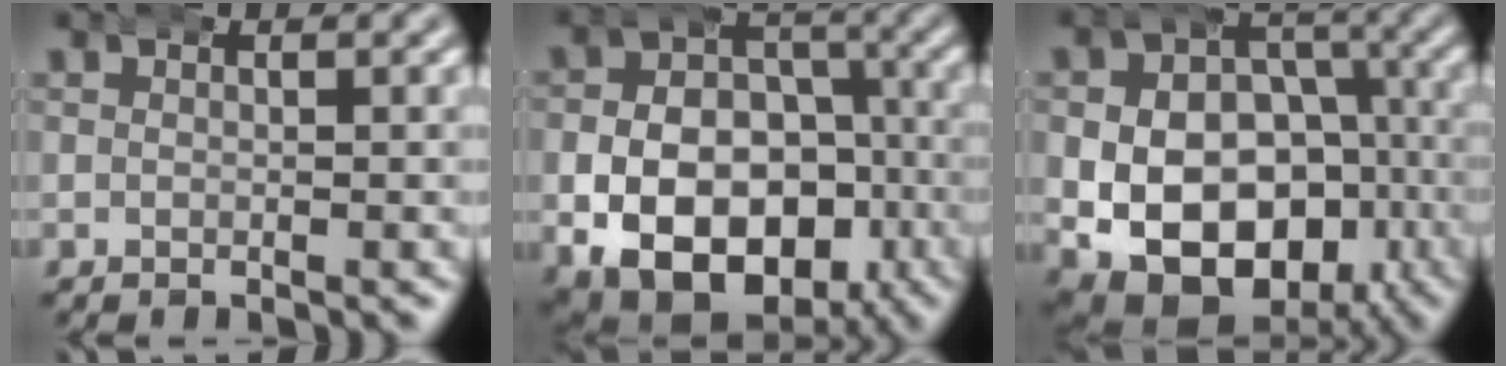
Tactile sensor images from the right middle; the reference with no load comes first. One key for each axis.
{"total": 16.5, "fx": -5.8, "fy": 12.8, "fz": 8.8, "tx": -0.168, "ty": -0.059, "tz": -0.074}
{"total": 15.9, "fx": -4.3, "fy": 12.8, "fz": 8.4, "tx": -0.166, "ty": -0.067, "tz": -0.049}